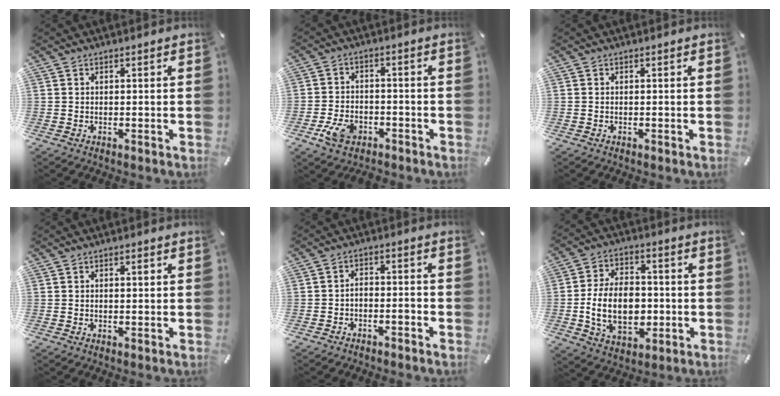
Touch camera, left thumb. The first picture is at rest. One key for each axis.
{"total": 6.2, "fx": -3.4, "fy": 4.1, "fz": 3.2, "tx": -0.066, "ty": 0.017, "tz": -0.062}
{"total": 0.0}
{"total": 1.2, "fx": 0.3, "fy": 0.5, "fz": 1.0, "tx": -0.013, "ty": 0.000, "tz": 0.001}
{"total": 3.1, "fx": -2.4, "fy": 1.4, "fz": 1.4, "tx": -0.024, "ty": 0.014, "tz": -0.047}
{"total": 14.7, "fx": -2.1, "fy": 10.1, "fz": 10.5, "tx": -0.197, "ty": 0.003, "tz": -0.035}